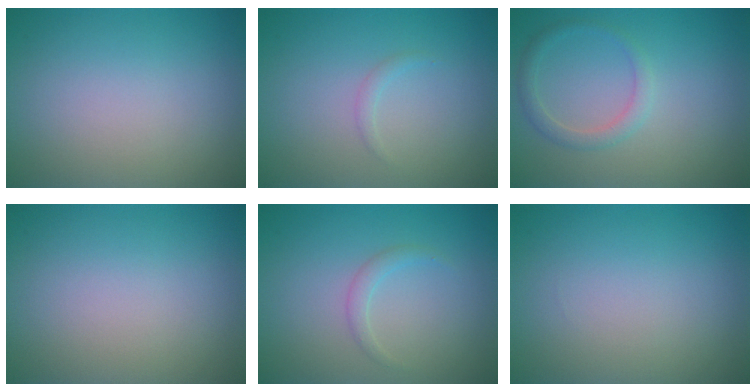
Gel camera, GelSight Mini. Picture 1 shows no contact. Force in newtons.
{"total": 0.7, "press": 0.7, "slide": 0.1}
{"total": 1.7, "press": 1.7, "slide": 0.1}
{"total": 0.0}
{"total": 1.1, "press": 1.1, "slide": 0.1}
{"total": 0.0}